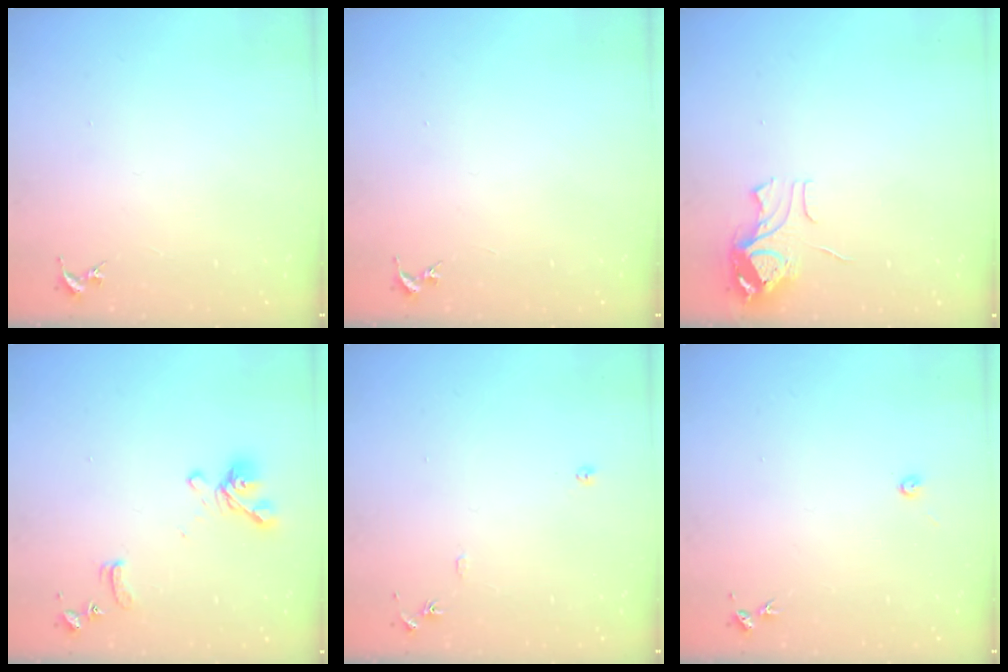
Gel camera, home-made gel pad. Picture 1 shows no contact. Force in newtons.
{"total": 0.0}
{"total": 7.7, "press": 7.7, "slide": 0.7}
{"total": 11.8, "press": 11.7, "slide": 1.4}
{"total": 6.7, "press": 6.6, "slide": 0.7}
{"total": 2.0, "press": 2.0, "slide": 0.3}